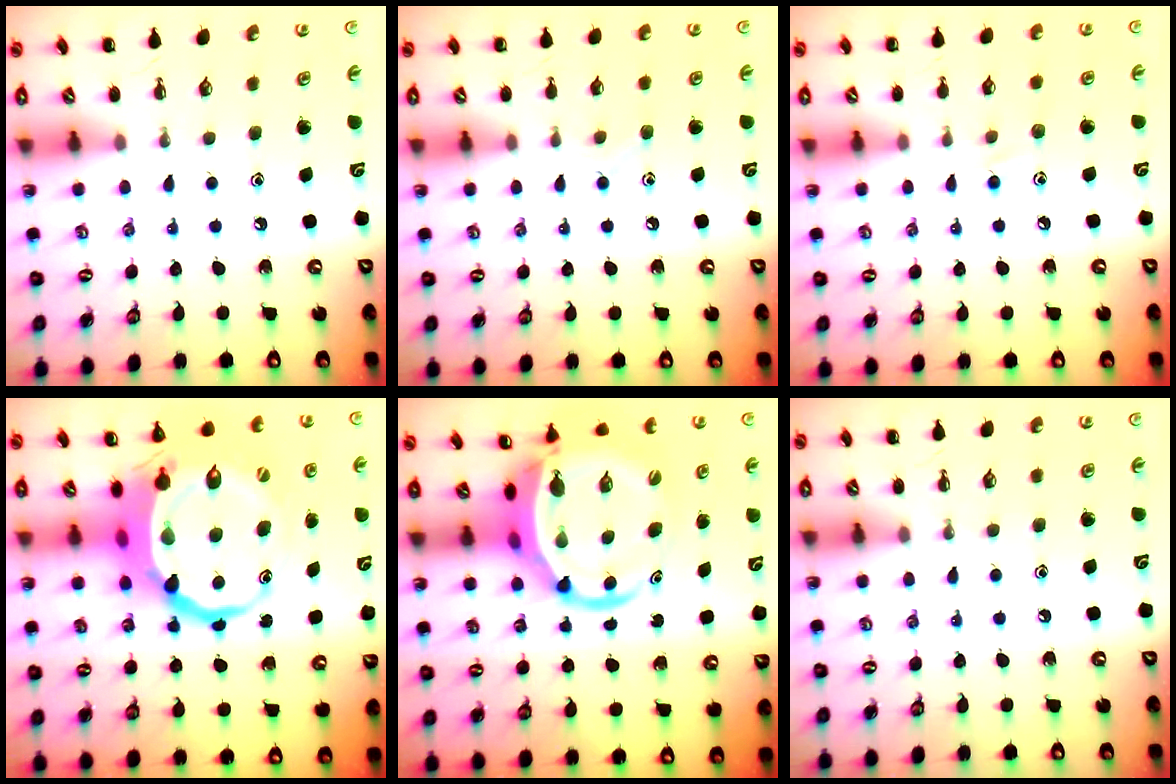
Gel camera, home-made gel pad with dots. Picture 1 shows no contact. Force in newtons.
{"total": 5.5, "press": 5.3, "slide": 1.5}
{"total": 5.7, "press": 5.4, "slide": 1.9}
{"total": 13.9, "press": 13.5, "slide": 3.3}
{"total": 9.4, "press": 9.0, "slide": 2.5}
{"total": 0.0}